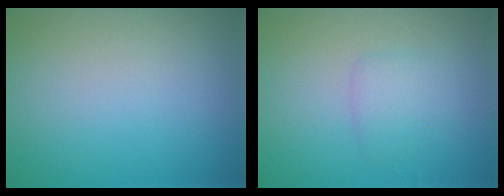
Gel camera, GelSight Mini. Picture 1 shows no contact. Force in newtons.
{"total": 1.7, "press": 1.7, "slide": 0.0}